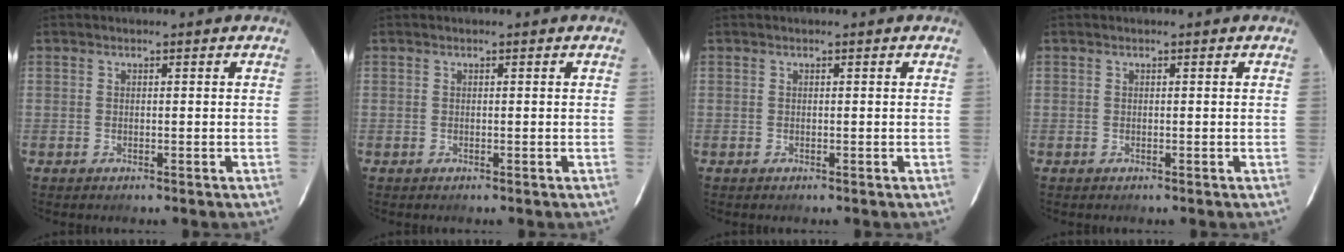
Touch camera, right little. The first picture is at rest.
{"total": 0.0}
{"total": 0.0}
{"total": 0.0}